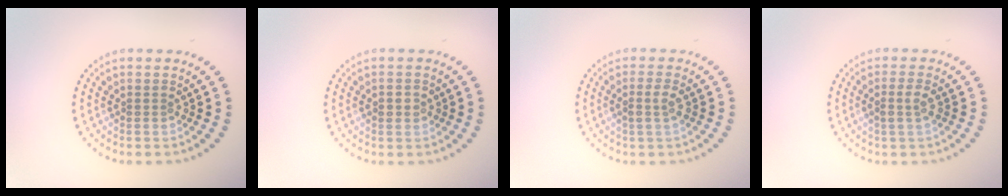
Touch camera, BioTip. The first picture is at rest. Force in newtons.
{"total": 1.5, "press": 1.5, "slide": 0.1}
{"total": 1.4, "press": 1.3, "slide": 0.7}
{"total": 1.4, "press": 1.3, "slide": 0.7}